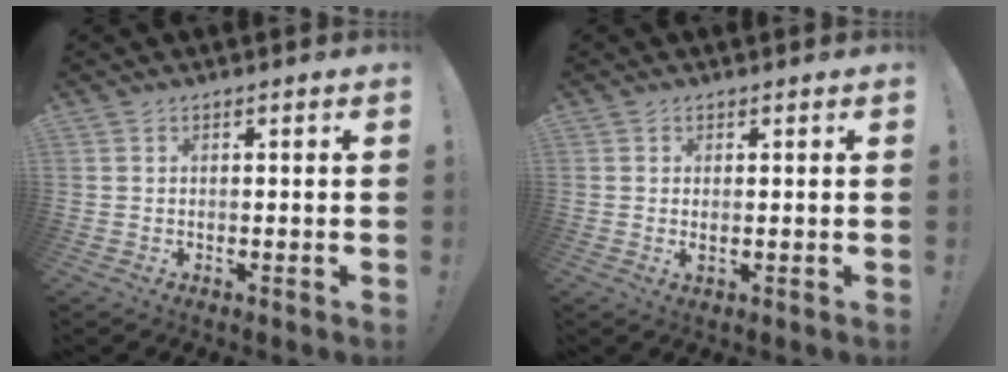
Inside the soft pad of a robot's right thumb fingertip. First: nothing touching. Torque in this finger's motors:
{"motor_torque": [-0.28, 0.11, -0.05, 0.09, -0.04]}